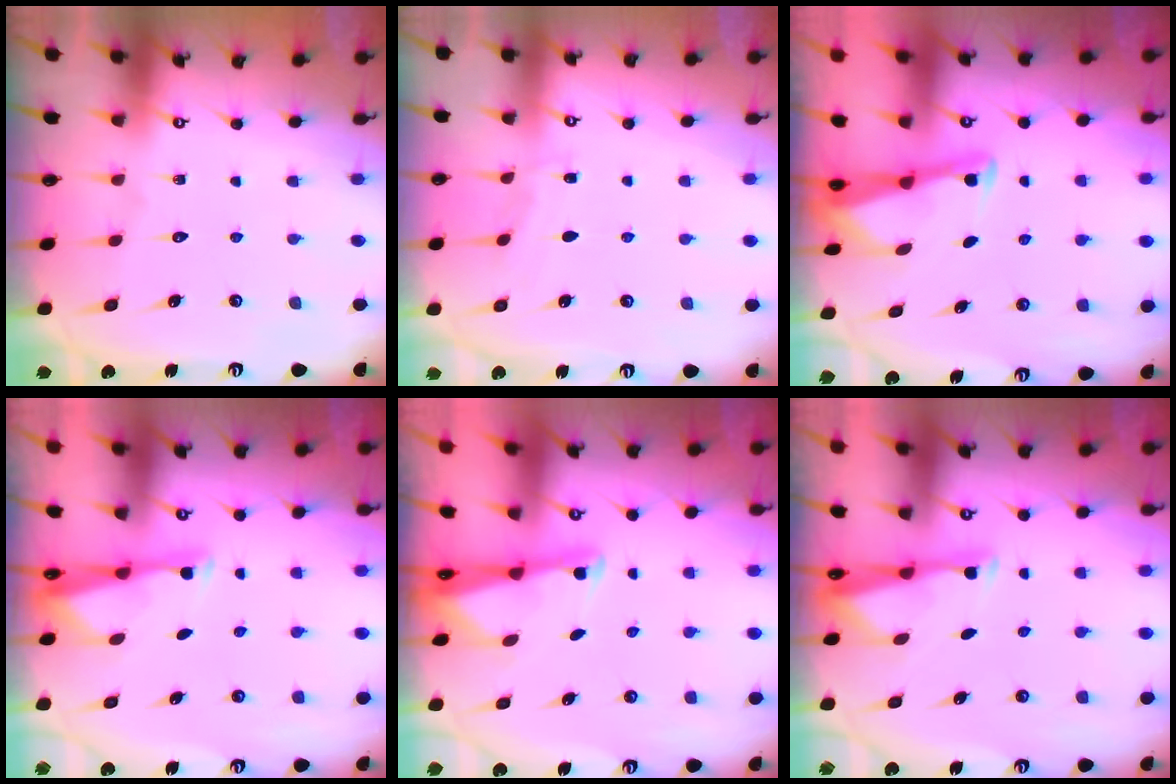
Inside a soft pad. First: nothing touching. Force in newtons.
{"total": 3.1, "press": 3.1, "slide": 0.4}
{"total": 2.9, "press": 2.9, "slide": 0.2}
{"total": 2.8, "press": 2.8, "slide": 0.5}
{"total": 1.8, "press": 1.8, "slide": 0.4}
{"total": 3.0, "press": 2.9, "slide": 0.5}